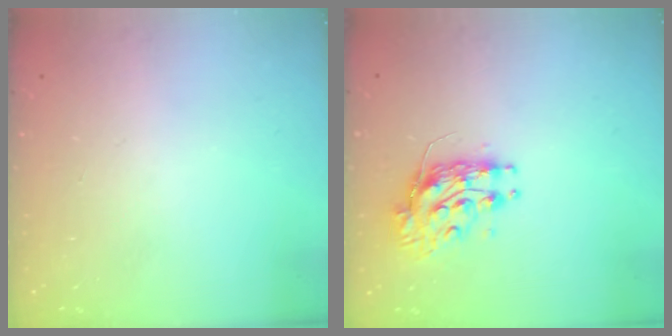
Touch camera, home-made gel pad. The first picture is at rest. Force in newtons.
{"total": 9.3, "press": 9.2, "slide": 0.6}